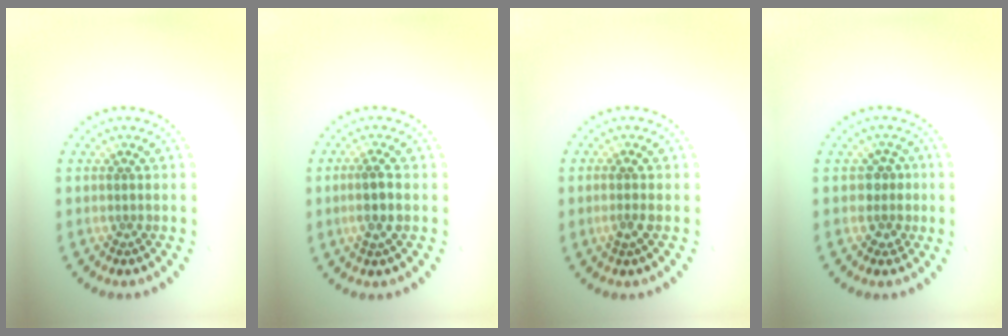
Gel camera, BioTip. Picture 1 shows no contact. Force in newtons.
{"total": 2.3, "press": 2.1, "slide": 0.9}
{"total": 1.1, "press": 1.1, "slide": 0.4}
{"total": 2.0, "press": 1.7, "slide": 1.2}